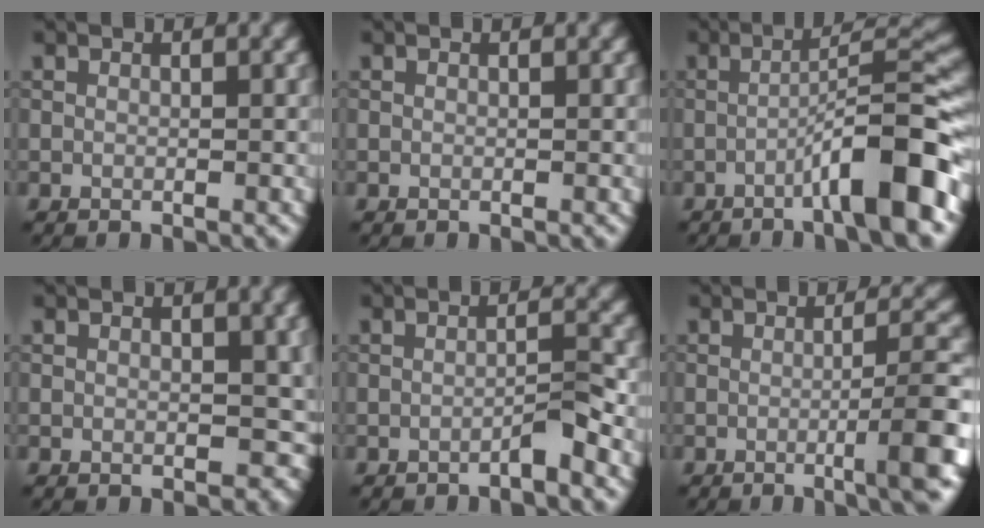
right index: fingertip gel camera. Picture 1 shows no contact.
{"total": 0.0}
{"total": 8.7, "force": [-3.6, 1.1, 7.8], "torque": [-0.105, 0.023, -0.066]}
{"total": 3.1, "force": [0.2, 2.0, 2.3], "torque": [-0.022, -0.002, 0.003]}
{"total": 1.8, "force": [-1.2, 0.0, 1.4], "torque": [-0.021, 0.009, -0.025]}
{"total": 5.8, "force": [-1.6, 0.8, 5.5], "torque": [-0.070, 0.011, -0.032]}